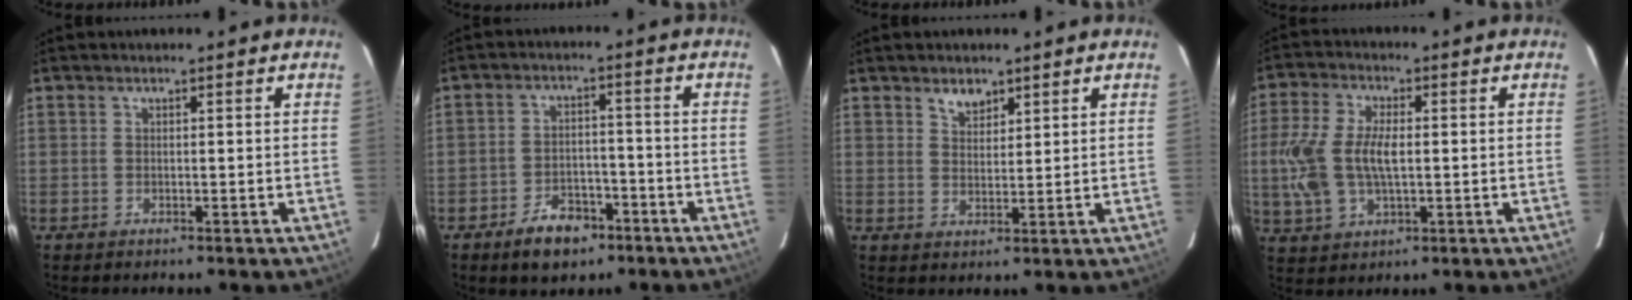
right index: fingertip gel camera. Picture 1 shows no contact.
{"total": 7.8, "force": [-5.2, 4.6, 3.6], "torque": [-0.085, 0.016, -0.069]}
{"total": 3.3, "force": [2.4, 1.8, 1.4], "torque": [-0.017, 0.004, 0.043]}
{"total": 11.4, "force": [-0.1, 6.1, 9.7], "torque": [-0.210, 0.006, 0.000]}